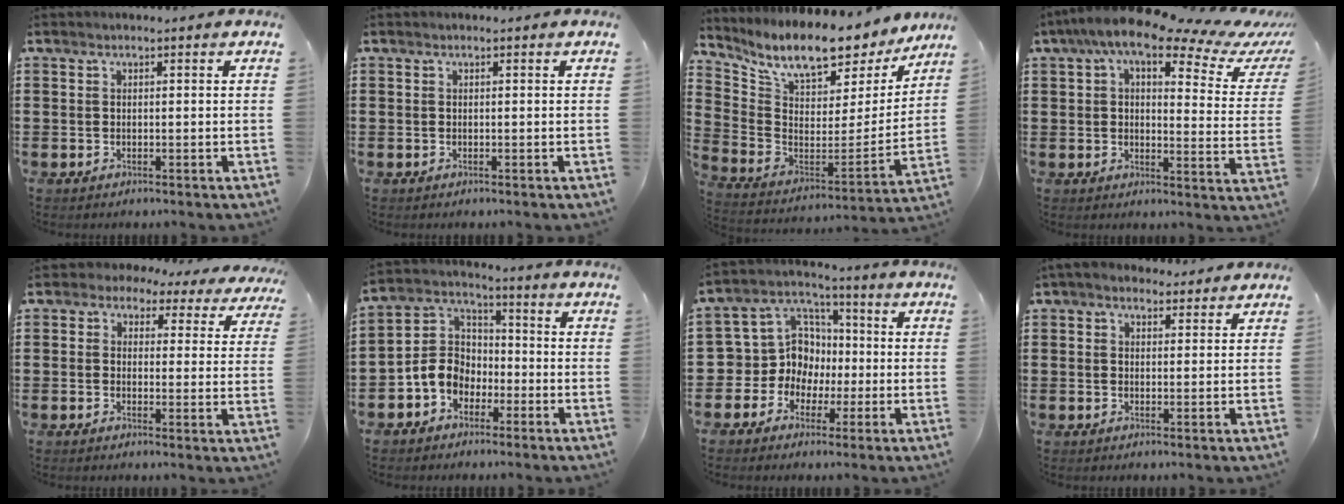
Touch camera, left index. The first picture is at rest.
{"total": 0.0}
{"total": 10.3, "force": [8.9, 2.4, 4.6], "torque": [-0.110, -0.075, 0.148]}
{"total": 11.3, "force": [7.9, 2.5, 7.6], "torque": [-0.150, -0.032, 0.131]}
{"total": 2.8, "force": [2.0, 1.8, 0.8], "torque": [-0.031, -0.010, 0.031]}
{"total": 6.7, "force": [-3.0, 5.4, 2.6], "torque": [-0.084, 0.011, -0.066]}
{"total": 9.3, "force": [-0.6, 9.1, 2.1], "torque": [-0.099, -0.004, -0.012]}
{"total": 4.1, "force": [3.5, 1.7, 1.4], "torque": [-0.038, 0.002, 0.066]}